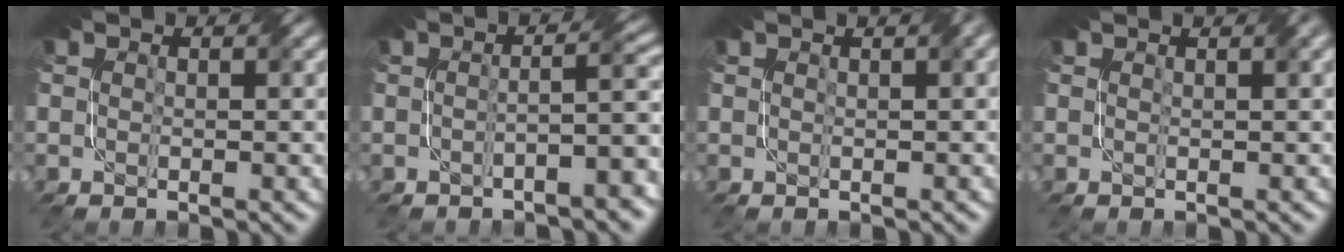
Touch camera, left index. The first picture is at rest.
{"total": 4.1, "force": [-1.6, 0.9, 3.7], "torque": [-0.047, 0.014, -0.034]}
{"total": 2.8, "force": [1.6, 1.1, 2.1], "torque": [-0.012, 0.007, 0.012]}
{"total": 2.7, "force": [1.7, 1.0, 1.8], "torque": [-0.012, 0.007, 0.004]}